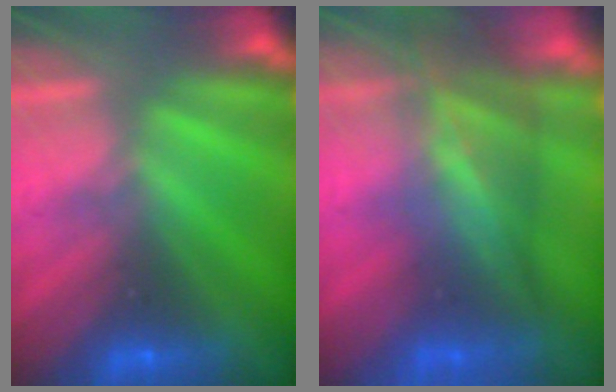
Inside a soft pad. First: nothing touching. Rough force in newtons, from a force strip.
{"total": 10.6}